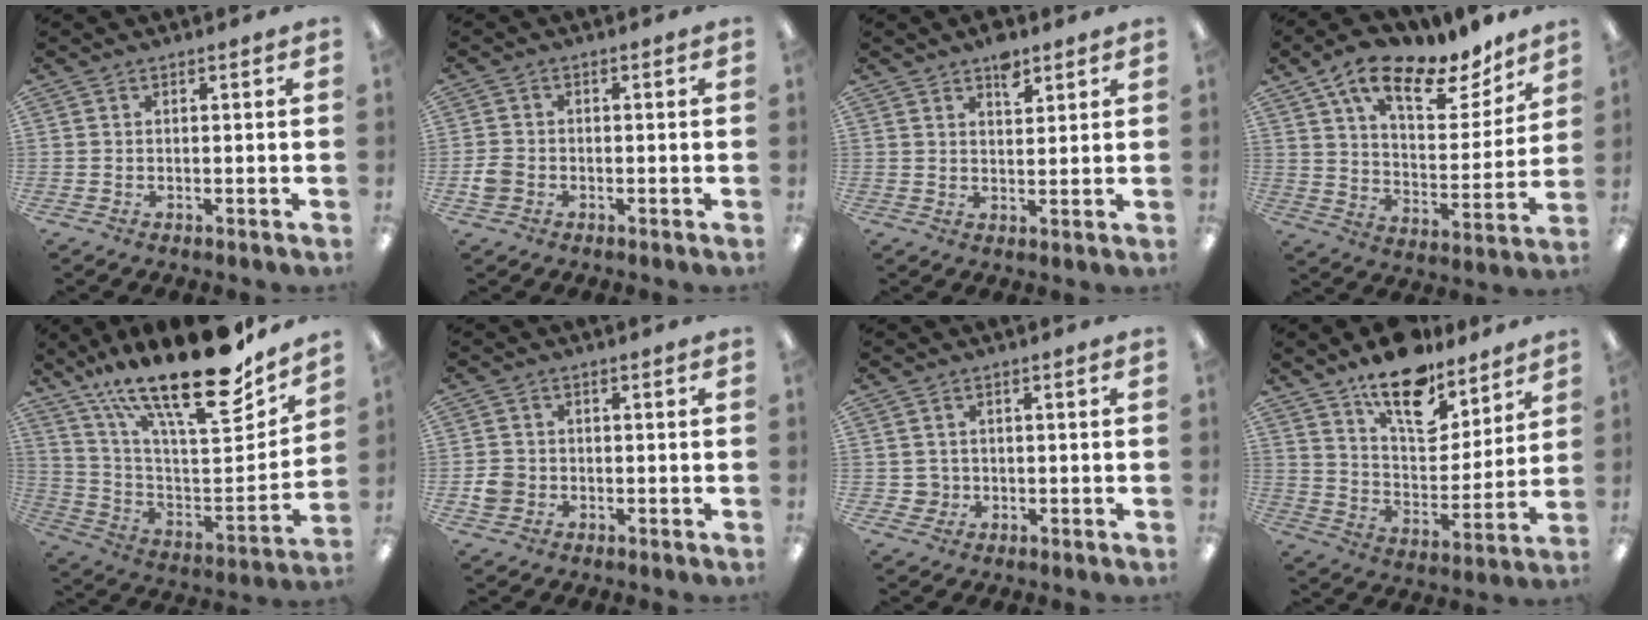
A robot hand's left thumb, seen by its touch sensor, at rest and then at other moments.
{"total": 2.9, "force": [-1.1, 2.3, 1.4], "torque": [-0.023, 0.007, -0.020]}
{"total": 4.9, "force": [3.6, 2.3, 2.5], "torque": [-0.024, -0.021, 0.060]}
{"total": 17.5, "force": [11.9, 7.4, 10.4], "torque": [-0.170, -0.072, 0.202]}
{"total": 25.9, "force": [18.6, 7.1, 16.6], "torque": [-0.259, -0.128, 0.313]}
{"total": 3.3, "force": [-0.9, 3.1, 1.1], "torque": [-0.010, 0.003, -0.017]}
{"total": 2.4, "force": [0.0, 2.4, 0.4], "torque": [-0.011, 0.002, -0.001]}
{"total": 16.3, "force": [12.6, 7.1, 7.4], "torque": [-0.123, -0.081, 0.224]}